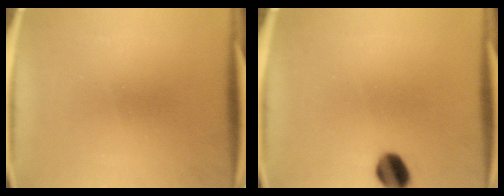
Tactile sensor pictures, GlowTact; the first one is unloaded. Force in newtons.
{"total": 6.3}